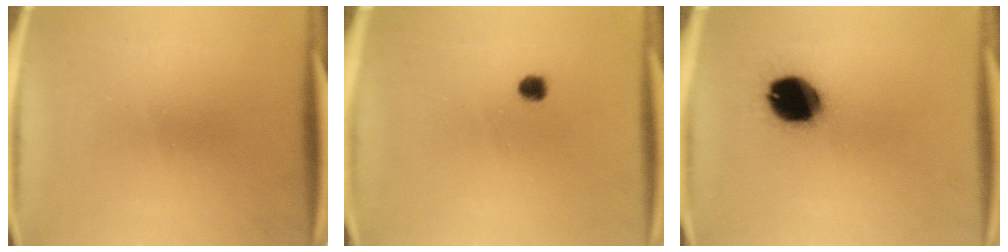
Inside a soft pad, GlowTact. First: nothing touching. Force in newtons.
{"total": 2.0}
{"total": 14.3}